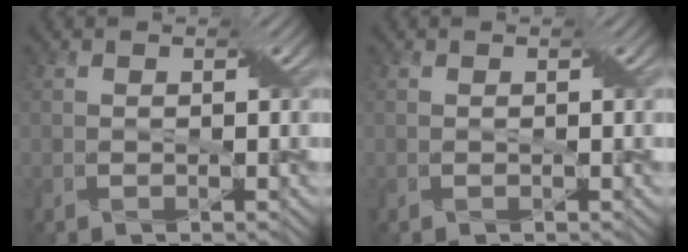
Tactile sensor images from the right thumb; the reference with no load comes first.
{"total": 0.0}